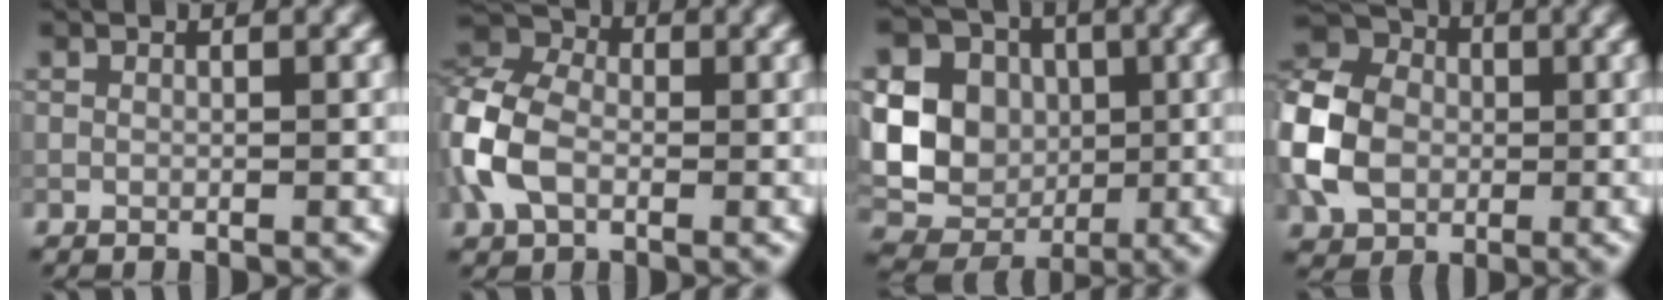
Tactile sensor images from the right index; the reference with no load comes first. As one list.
[{"total": 6.2, "force": [-1.5, 4.2, 4.4], "torque": [-0.110, 0.011, -0.045]}, {"total": 12.8, "force": [1.0, 11.3, 6.0], "torque": [-0.135, 0.013, 0.002]}, {"total": 9.9, "force": [-1.7, 7.6, 6.0], "torque": [-0.157, 0.001, -0.049]}]